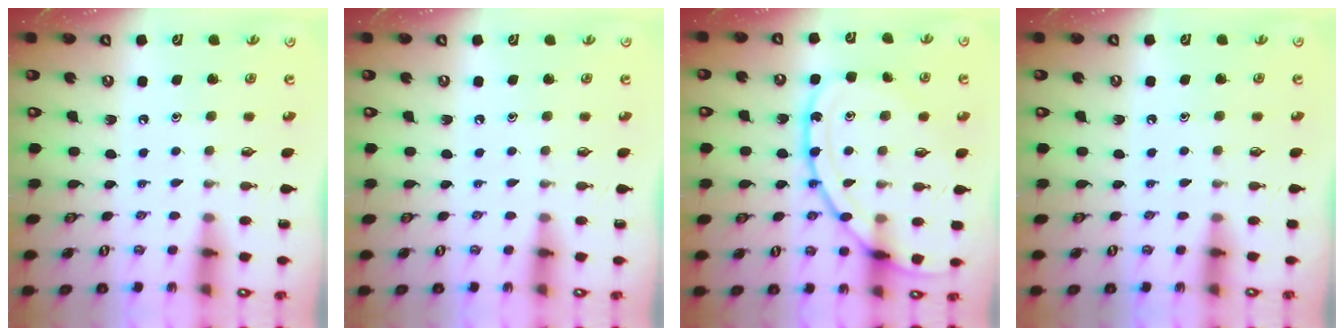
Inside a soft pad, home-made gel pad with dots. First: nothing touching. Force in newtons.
{"total": 0.0}
{"total": 16.3, "press": 16.2, "slide": 1.0}
{"total": 2.4, "press": 2.4, "slide": 0.4}